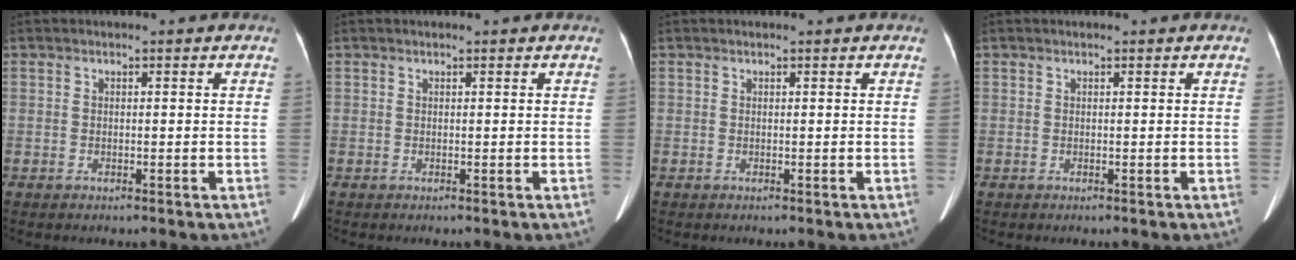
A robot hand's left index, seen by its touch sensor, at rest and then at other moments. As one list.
[{"total": 0.0}, {"total": 0.0}, {"total": 0.0}]